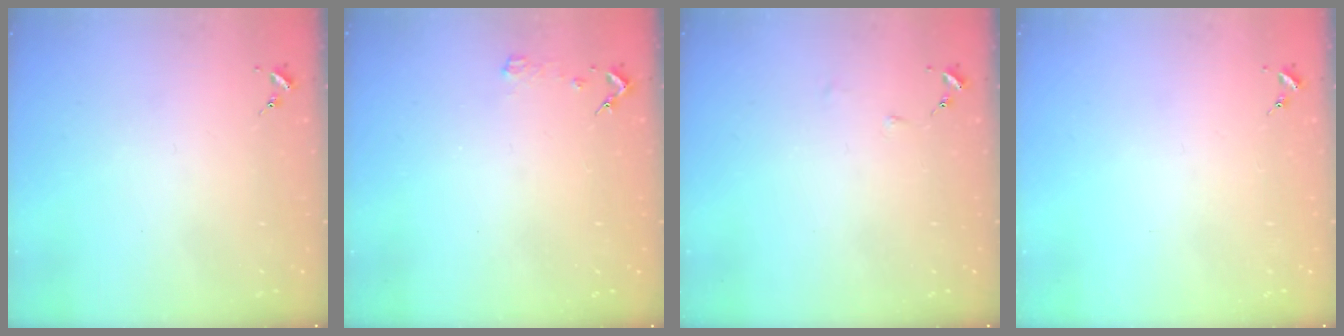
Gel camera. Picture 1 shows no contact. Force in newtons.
{"total": 2.3, "press": 2.3, "slide": 0.3}
{"total": 0.0}
{"total": 0.0}